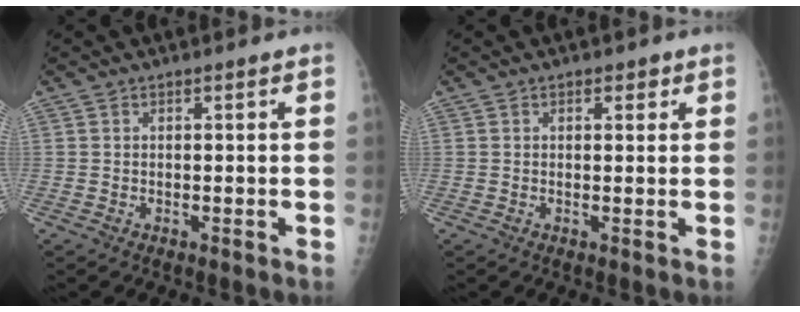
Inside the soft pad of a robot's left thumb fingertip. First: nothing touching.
{"total": 1.9, "force": [1.0, 1.0, 1.3], "torque": [-0.008, -0.002, 0.011]}